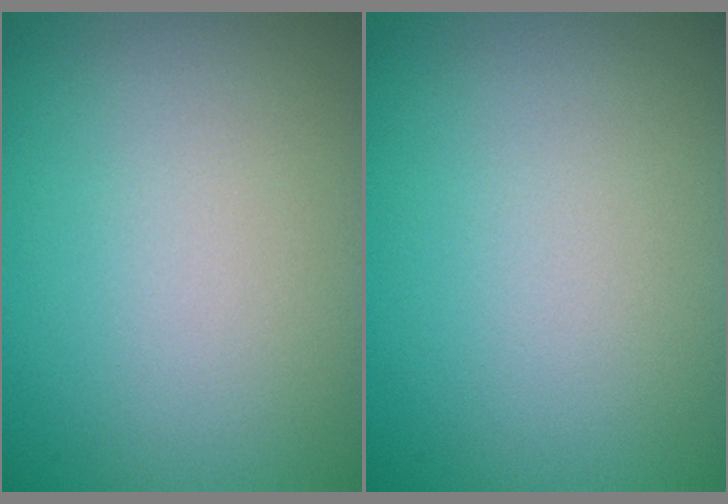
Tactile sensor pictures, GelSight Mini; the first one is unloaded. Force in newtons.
{"total": 0.0}